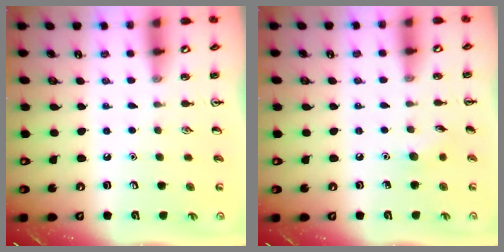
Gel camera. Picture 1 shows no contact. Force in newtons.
{"total": 5.1, "press": 4.9, "slide": 1.5}